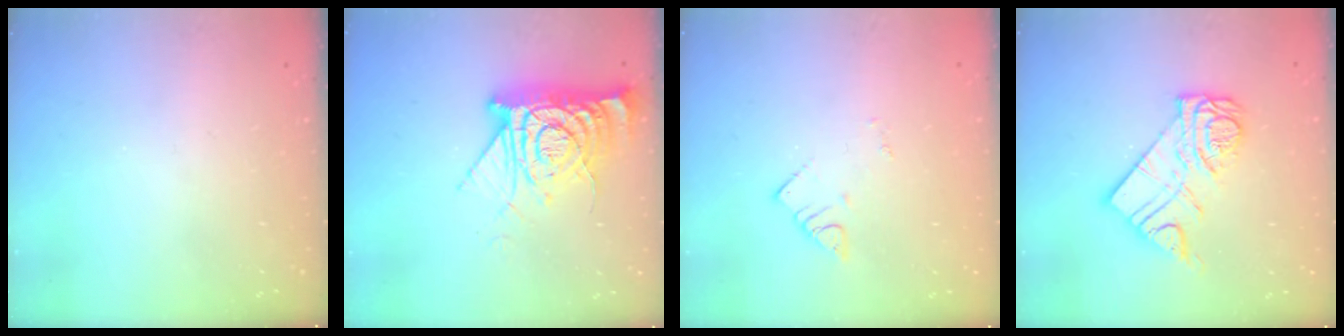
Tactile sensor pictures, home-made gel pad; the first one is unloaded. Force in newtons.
{"total": 14.3, "press": 14.2, "slide": 1.5}
{"total": 2.1, "press": 2.1, "slide": 0.3}
{"total": 12.5, "press": 12.4, "slide": 1.2}